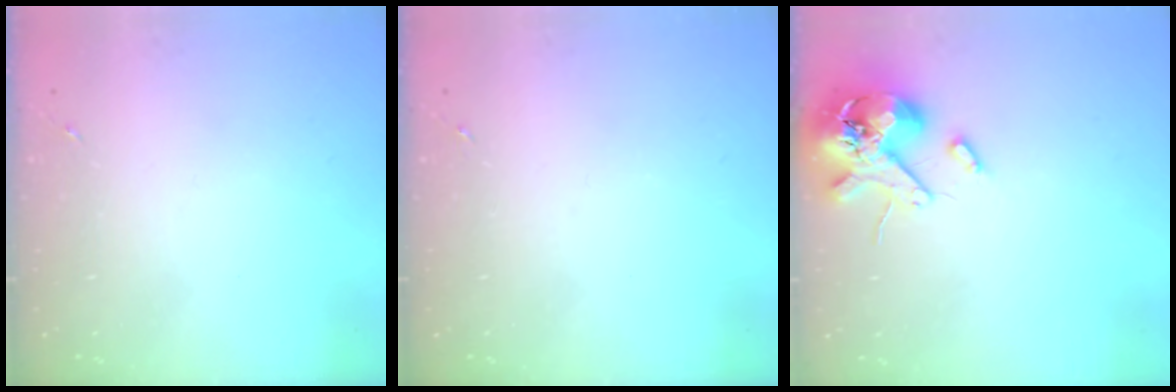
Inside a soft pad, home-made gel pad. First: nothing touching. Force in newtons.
{"total": 0.0}
{"total": 12.5, "press": 12.3, "slide": 2.1}